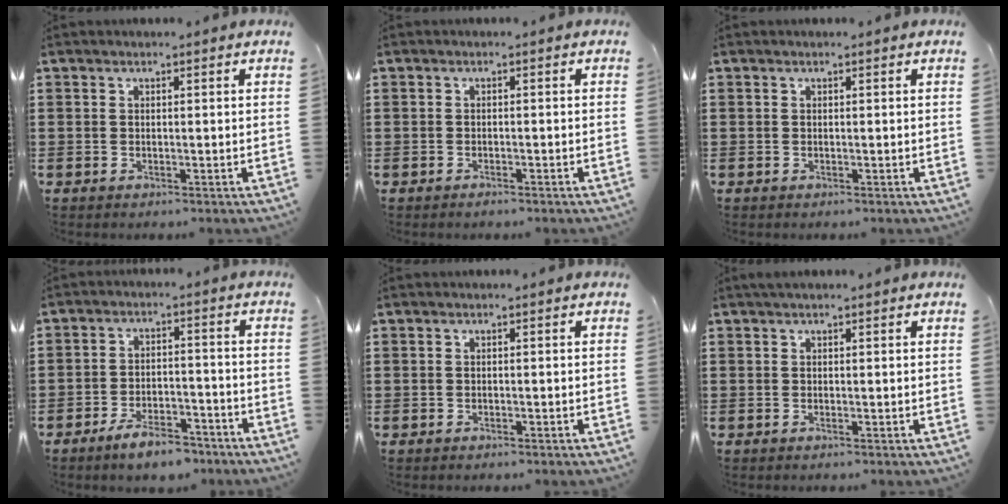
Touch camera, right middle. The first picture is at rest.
{"total": 0.8, "force": [-0.7, 0.1, 0.3], "torque": [-0.009, -0.005, -0.013]}
{"total": 0.0}
{"total": 6.1, "force": [-5.4, 1.5, 2.4], "torque": [-0.042, 0.009, -0.101]}
{"total": 0.5, "force": [-0.4, 0.1, 0.2], "torque": [-0.006, -0.003, -0.008]}
{"total": 0.8, "force": [0.2, -0.1, 0.8], "torque": [-0.014, 0.001, 0.002]}